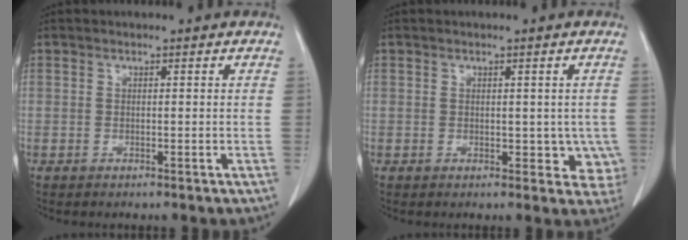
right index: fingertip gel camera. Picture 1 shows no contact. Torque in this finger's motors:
{"motor_torque": [-0.01, 0.05, 0.02, 0.00]}